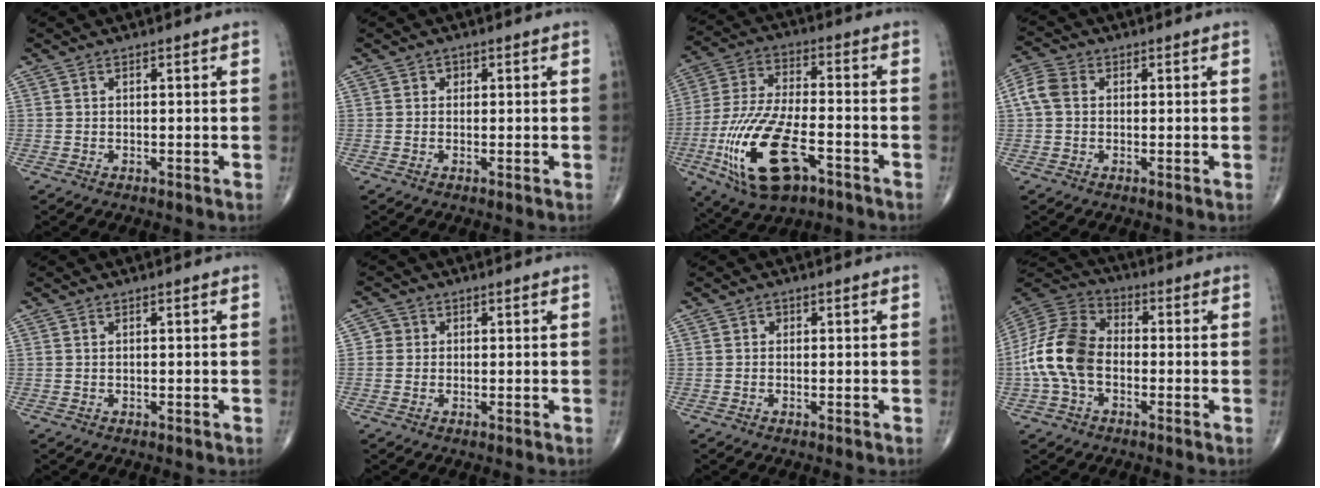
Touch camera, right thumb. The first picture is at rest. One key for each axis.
{"total": 1.1, "fx": 0.3, "fy": 1.0, "fz": 0.3, "tx": 0.006, "ty": 0.001, "tz": 0.002}
{"total": 19.7, "fx": -7.7, "fy": 8.4, "fz": 16.0, "tx": -0.334, "ty": 0.019, "tz": -0.133}
{"total": 5.0, "fx": 0.5, "fy": 3.9, "fz": 3.2, "tx": -0.075, "ty": 0.017, "tz": 0.004}
{"total": 0.0}
{"total": 2.2, "fx": 0.1, "fy": 2.2, "fz": 0.4, "tx": 0.008, "ty": 0.005, "tz": -0.003}
{"total": 0.8, "fx": 0.2, "fy": 0.8, "fz": 0.3, "tx": 0.003, "ty": 0.002, "tz": 0.001}
{"total": 14.3, "fx": -2.3, "fy": 9.5, "fz": 10.4, "tx": -0.211, "ty": 0.037, "tz": -0.053}